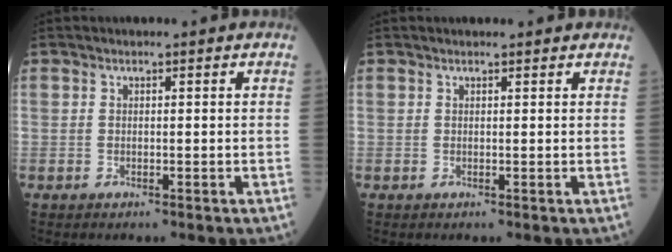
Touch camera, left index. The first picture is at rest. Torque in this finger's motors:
{"motor_torque": [-0.24, -0.10, -0.30, -0.02]}